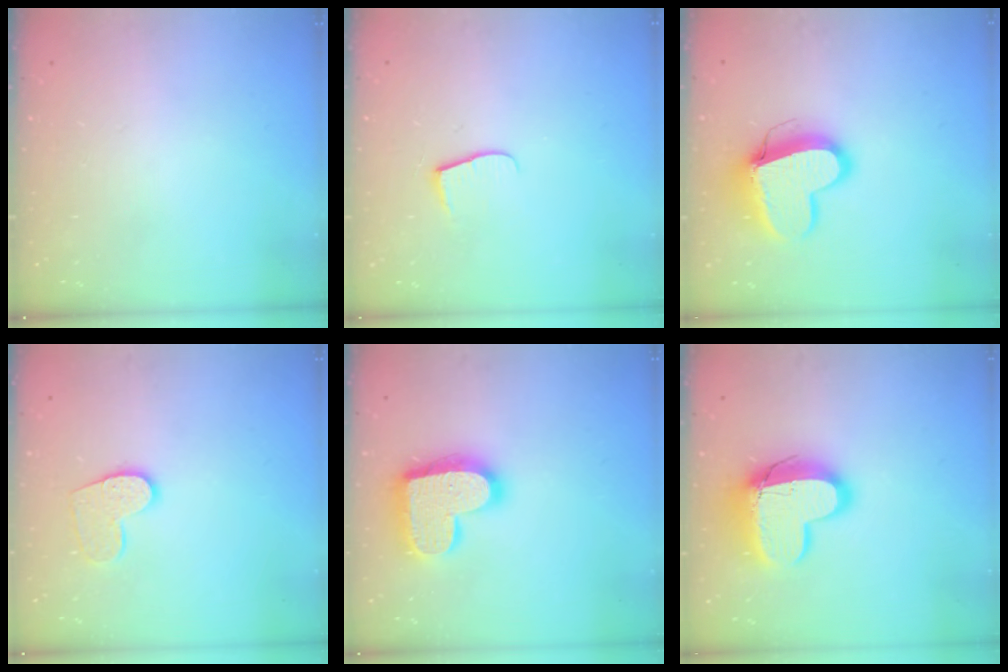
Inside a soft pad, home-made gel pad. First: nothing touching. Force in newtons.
{"total": 6.5, "press": 6.5, "slide": 0.7}
{"total": 13.3, "press": 13.2, "slide": 1.3}
{"total": 9.9, "press": 9.9, "slide": 0.7}
{"total": 18.7, "press": 18.7, "slide": 1.2}
{"total": 15.2, "press": 15.2, "slide": 1.4}